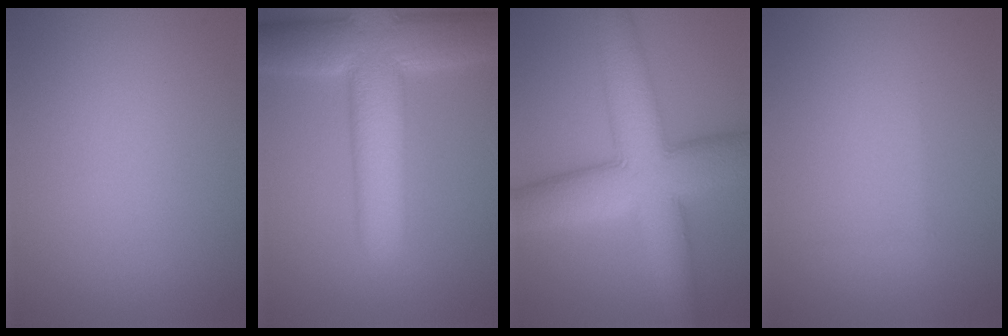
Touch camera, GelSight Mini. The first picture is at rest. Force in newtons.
{"total": 10.8, "press": 10.8, "slide": 0.6}
{"total": 10.8, "press": 10.8, "slide": 0.3}
{"total": 0.5, "press": 0.5, "slide": 0.1}